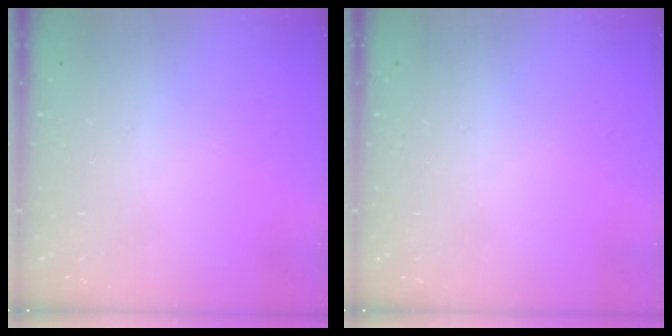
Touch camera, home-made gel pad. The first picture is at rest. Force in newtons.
{"total": 0.0}